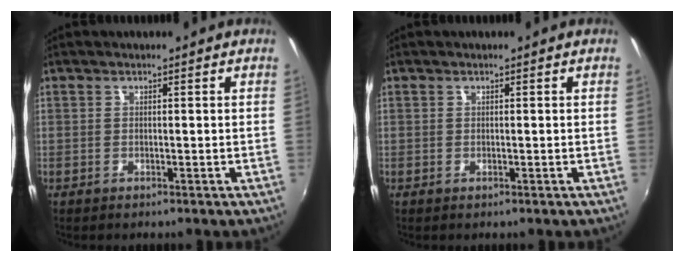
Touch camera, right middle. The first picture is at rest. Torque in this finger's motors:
{"motor_torque": [0.03, -0.20, 0.03, 0.00]}